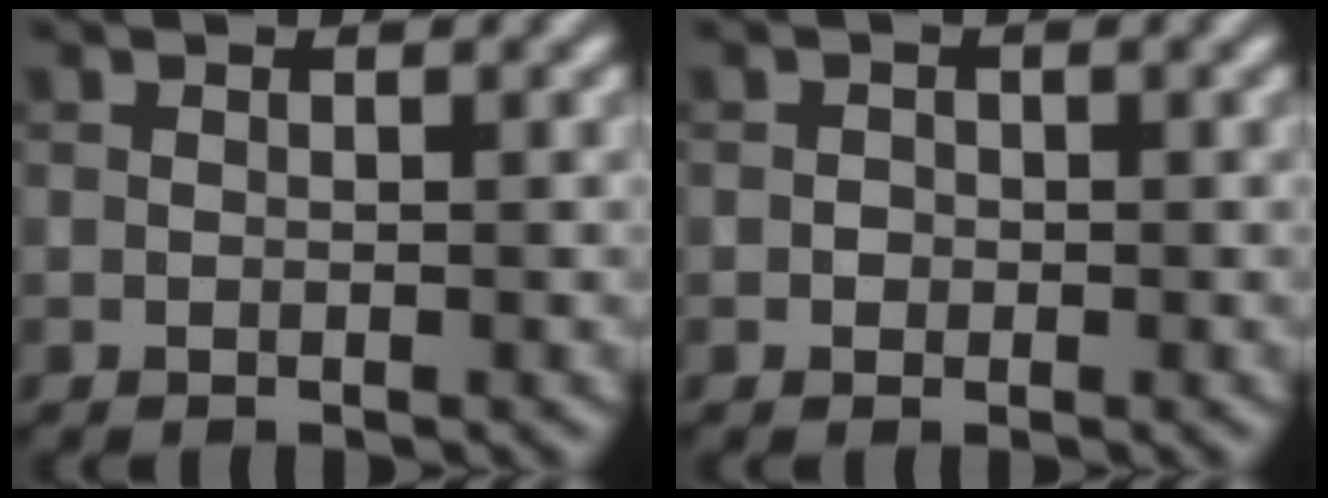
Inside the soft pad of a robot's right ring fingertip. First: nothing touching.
{"total": 0.7, "force": [-0.2, 0.7, 0.2], "torque": [0.002, -0.001, -0.004]}